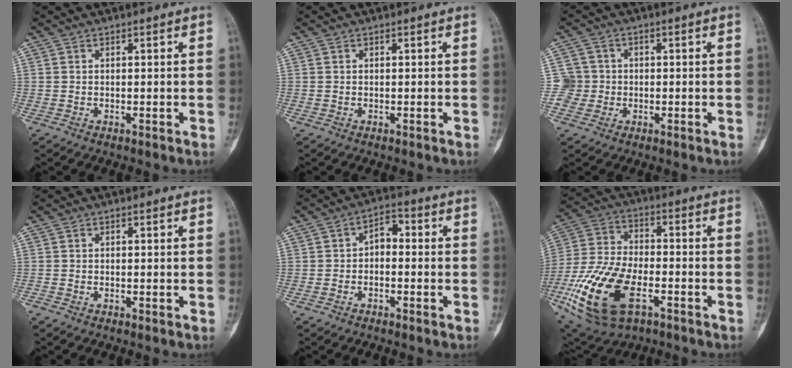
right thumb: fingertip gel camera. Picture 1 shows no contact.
{"total": 0.0}
{"total": 4.0, "force": [-0.5, 4.0, -0.1], "torque": [0.032, 0.014, -0.016]}
{"total": 0.0}
{"total": 3.7, "force": [-0.4, 2.5, 2.7], "torque": [-0.028, 0.024, -0.020]}
{"total": 20.2, "force": [-7.7, 10.6, 15.4], "torque": [-0.324, 0.013, -0.134]}